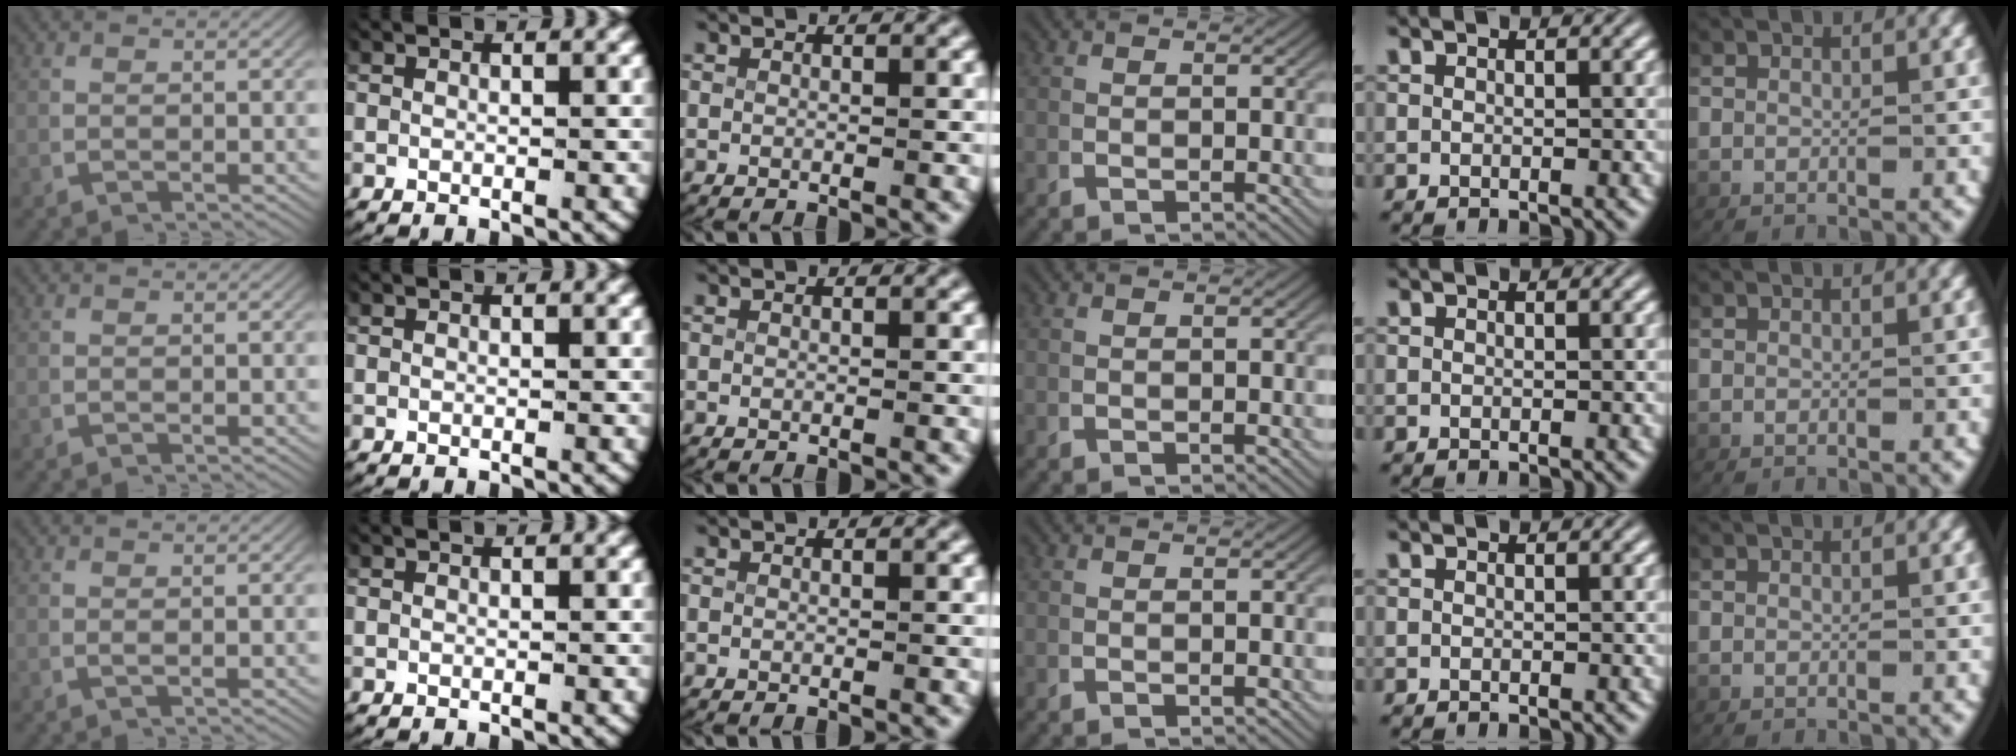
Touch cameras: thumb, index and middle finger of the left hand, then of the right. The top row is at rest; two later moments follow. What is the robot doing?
{"motion": "lift_and_place", "object": "paper"}